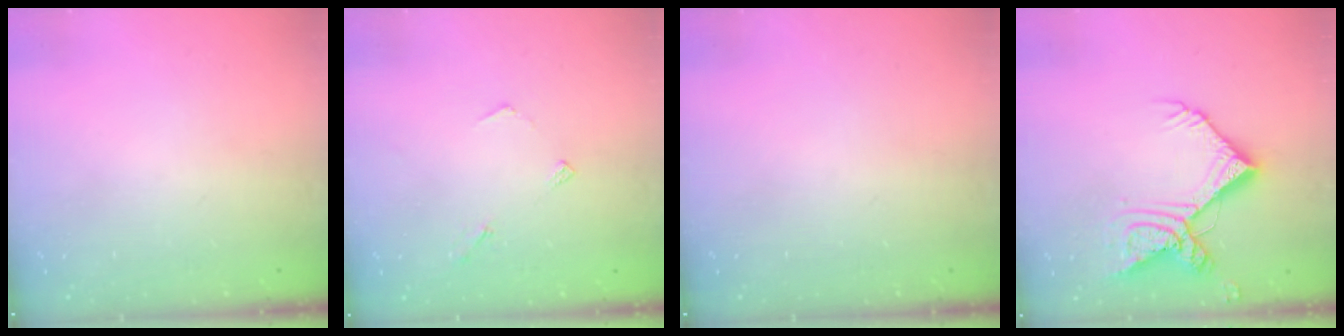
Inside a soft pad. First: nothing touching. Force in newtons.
{"total": 3.3, "press": 3.3, "slide": 0.3}
{"total": 0.0}
{"total": 15.0, "press": 15.0, "slide": 1.6}